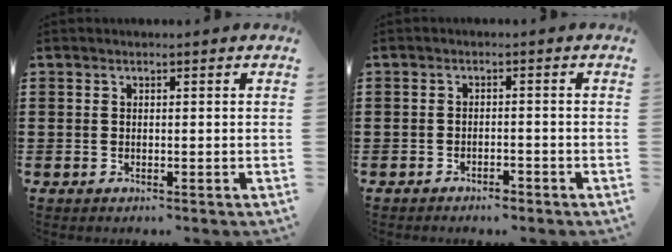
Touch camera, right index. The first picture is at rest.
{"total": 1.7, "force": [-1.6, 0.4, 0.4], "torque": [-0.015, 0.000, -0.033]}